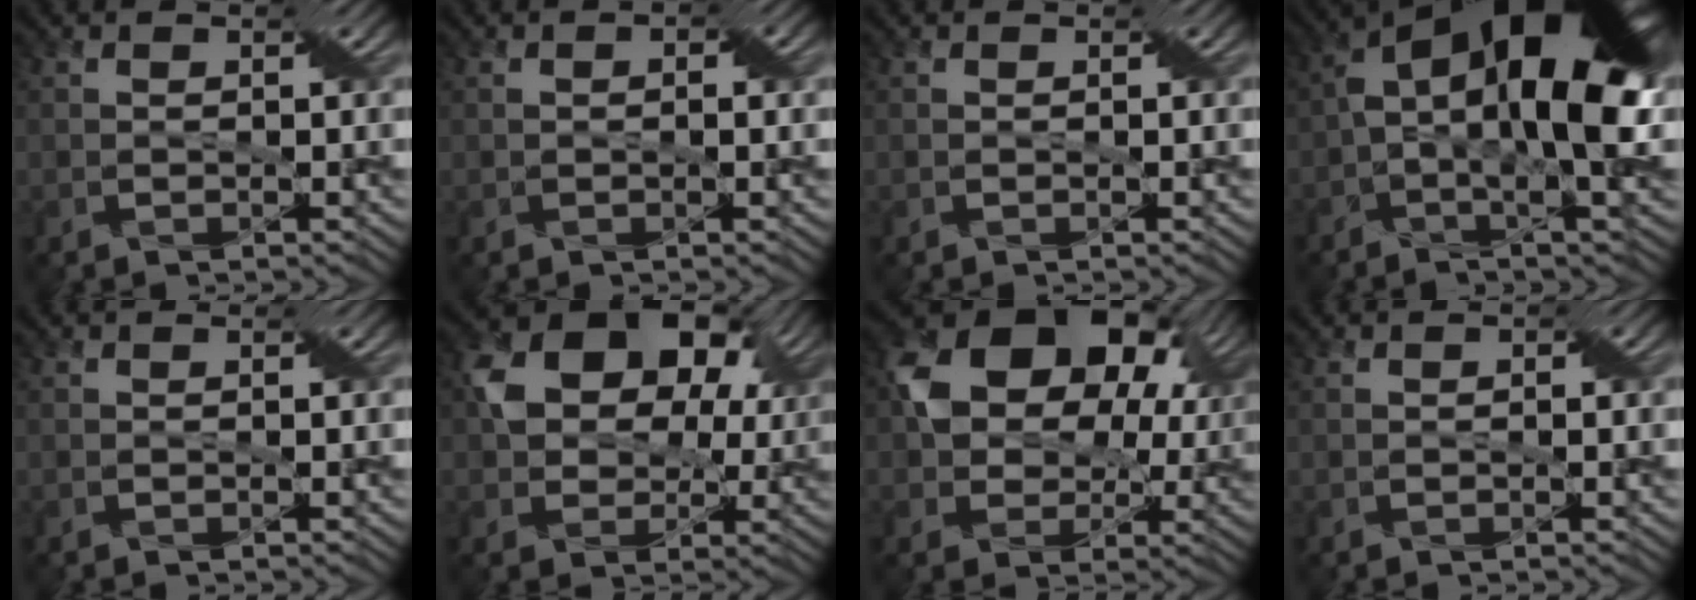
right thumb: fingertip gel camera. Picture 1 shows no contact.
{"total": 1.5, "force": [0.2, 0.7, 1.3], "torque": [-0.020, 0.003, 0.003]}
{"total": 0.0}
{"total": 19.0, "force": [2.4, 8.5, 16.8], "torque": [-0.272, 0.008, 0.038]}
{"total": 0.0}
{"total": 11.9, "force": [3.3, 8.7, 7.3], "torque": [-0.131, 0.010, 0.053]}
{"total": 14.9, "force": [4.0, 10.8, 9.4], "torque": [-0.166, 0.016, 0.071]}
{"total": 0.0}